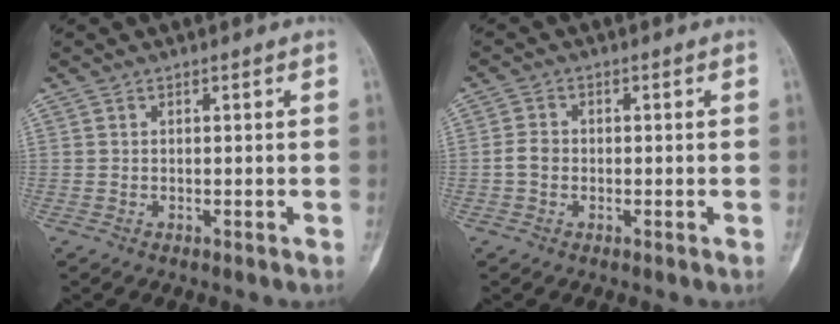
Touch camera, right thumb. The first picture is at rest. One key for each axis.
{"total": 2.6, "fx": -0.5, "fy": 2.1, "fz": 1.5, "tx": -0.025, "ty": 0.008, "tz": -0.014}